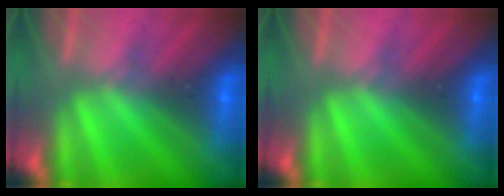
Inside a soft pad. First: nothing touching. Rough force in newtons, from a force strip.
{"total": 0.0}